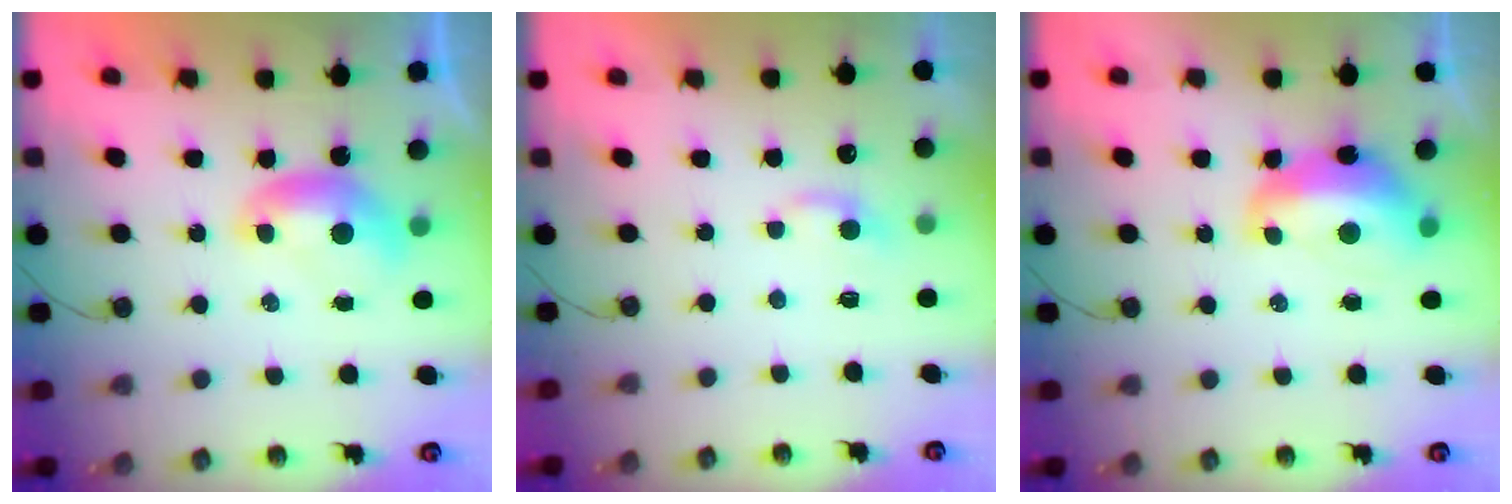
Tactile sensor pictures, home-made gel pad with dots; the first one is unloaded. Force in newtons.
{"total": 1.7, "press": 1.6, "slide": 0.4}
{"total": 5.5, "press": 5.3, "slide": 1.4}